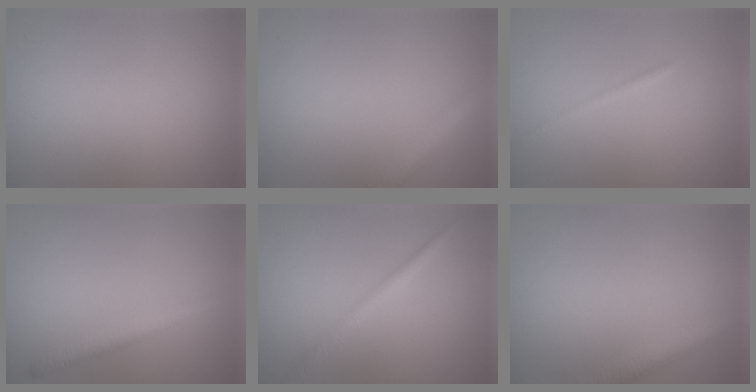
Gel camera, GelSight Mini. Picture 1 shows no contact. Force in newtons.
{"total": 2.7, "press": 2.7, "slide": 0.2}
{"total": 1.0, "press": 1.0, "slide": 0.1}
{"total": 2.0, "press": 2.0, "slide": 0.0}
{"total": 2.1, "press": 2.1, "slide": 0.0}
{"total": 2.6, "press": 2.6, "slide": 0.1}